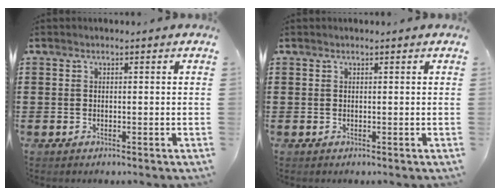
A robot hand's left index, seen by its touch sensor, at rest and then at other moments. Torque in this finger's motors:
{"motor_torque": [0.34, 0.28, 0.06, -0.01]}